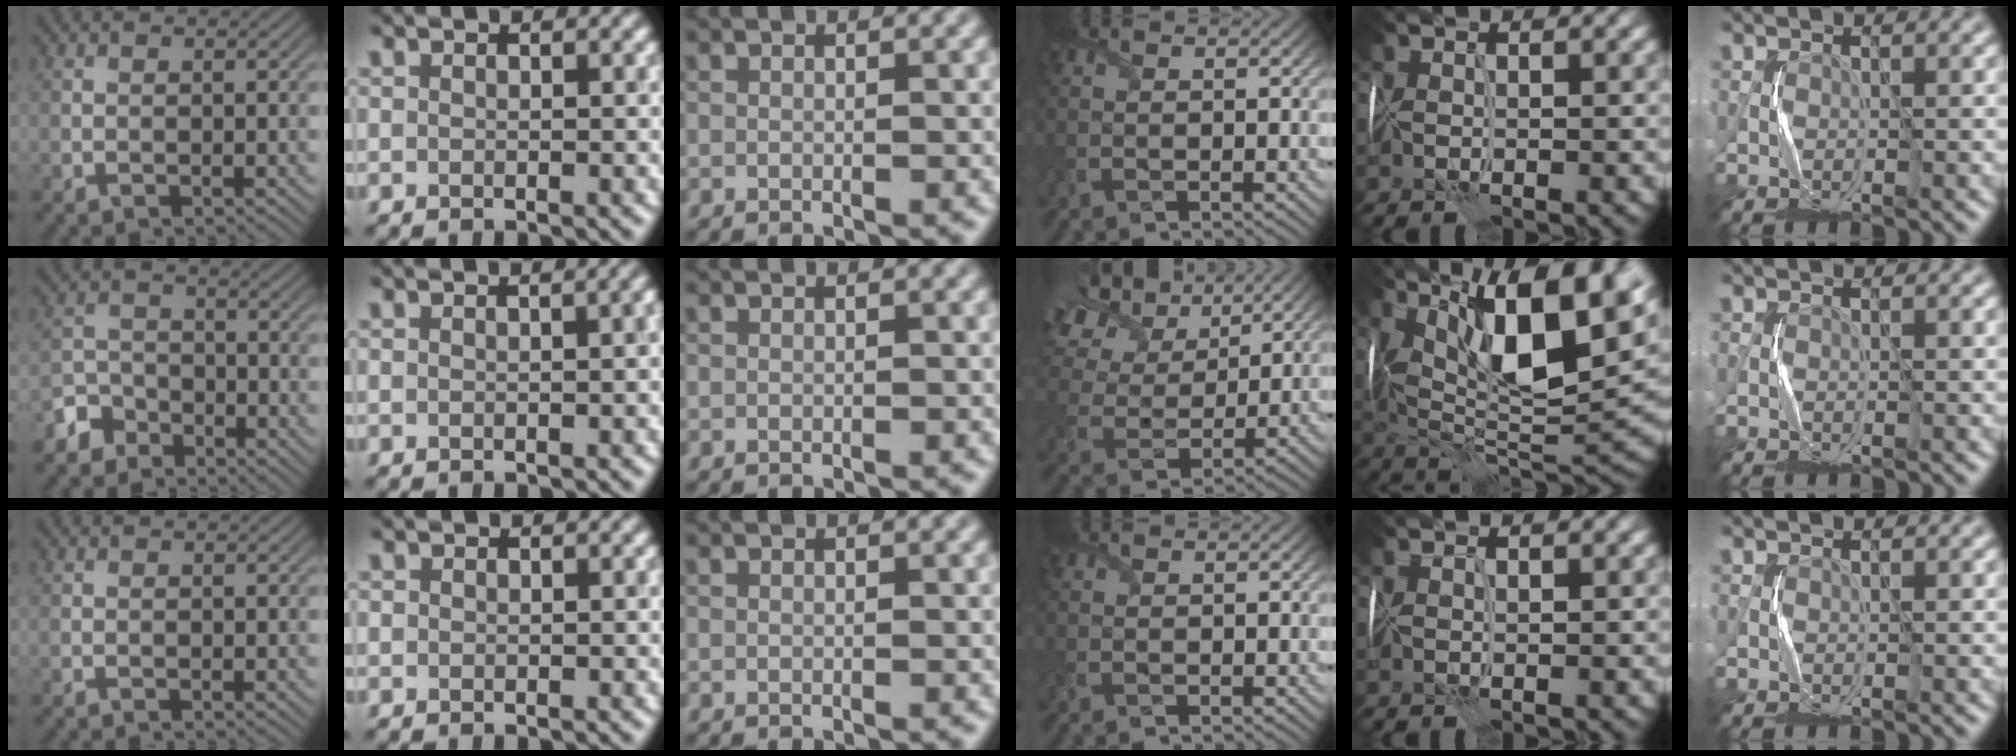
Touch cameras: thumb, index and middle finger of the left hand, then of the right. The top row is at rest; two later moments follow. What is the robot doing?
{"motion": "fold", "object": "tissue"}